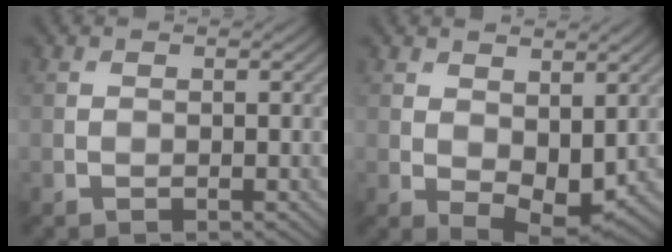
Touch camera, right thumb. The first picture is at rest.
{"total": 6.1, "force": [0.9, 3.6, 4.8], "torque": [-0.087, -0.014, 0.021]}